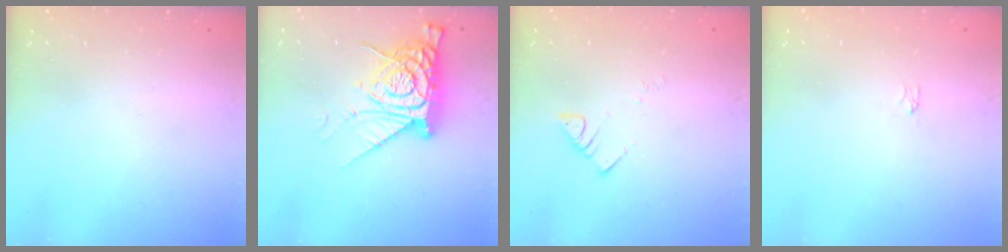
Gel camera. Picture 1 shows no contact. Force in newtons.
{"total": 13.0, "press": 12.9, "slide": 1.0}
{"total": 3.6, "press": 3.6, "slide": 0.6}
{"total": 0.0}